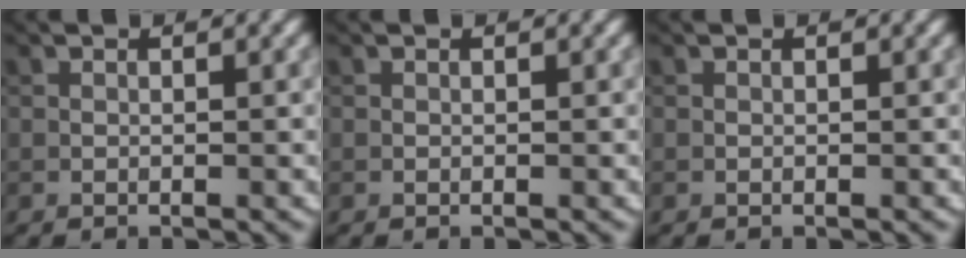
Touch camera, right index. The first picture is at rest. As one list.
[{"total": 0.0}, {"total": 0.0}]